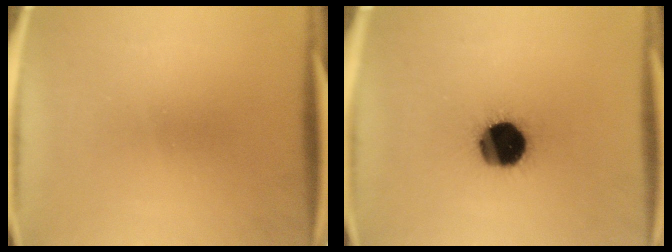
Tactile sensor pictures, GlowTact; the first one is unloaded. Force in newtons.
{"total": 17.6}